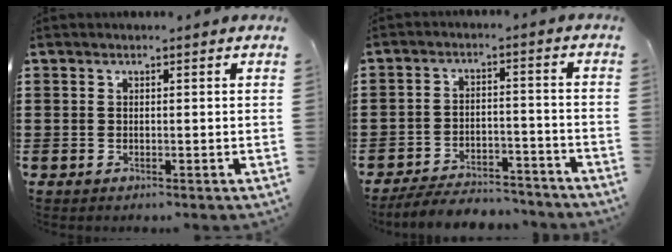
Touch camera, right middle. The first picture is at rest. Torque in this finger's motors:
{"motor_torque": [1.39, 0.11, 0.13, 0.01]}